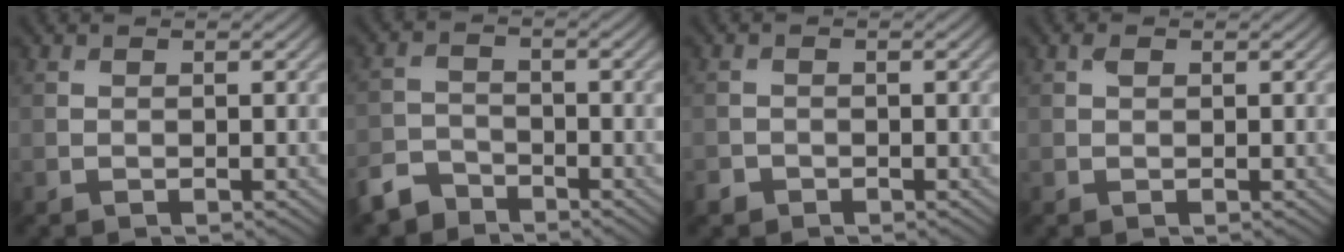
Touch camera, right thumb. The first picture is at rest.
{"total": 4.3, "force": [-3.7, 1.9, 1.1], "torque": [-0.023, -0.004, -0.084]}
{"total": 1.2, "force": [-0.9, 0.7, 0.1], "torque": [-0.002, -0.002, -0.020]}
{"total": 0.7, "force": [0.3, 0.4, 0.4], "torque": [-0.009, 0.001, 0.006]}